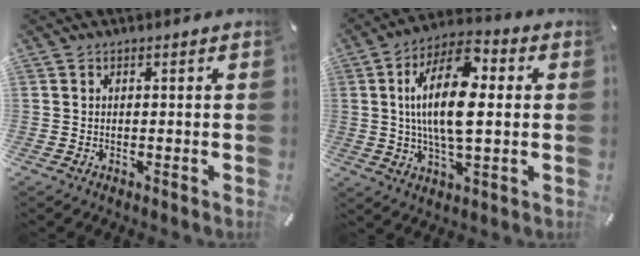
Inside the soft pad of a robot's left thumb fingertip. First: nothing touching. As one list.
[{"total": 16.2, "force": [2.1, 7.3, 14.3], "torque": [-0.279, -0.002, 0.032]}]